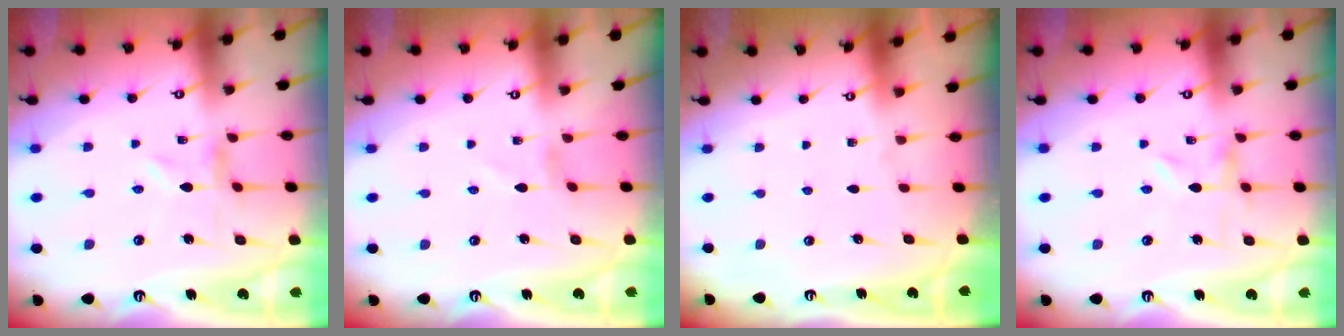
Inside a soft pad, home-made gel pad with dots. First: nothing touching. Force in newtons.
{"total": 0.0}
{"total": 0.0}
{"total": 0.0}